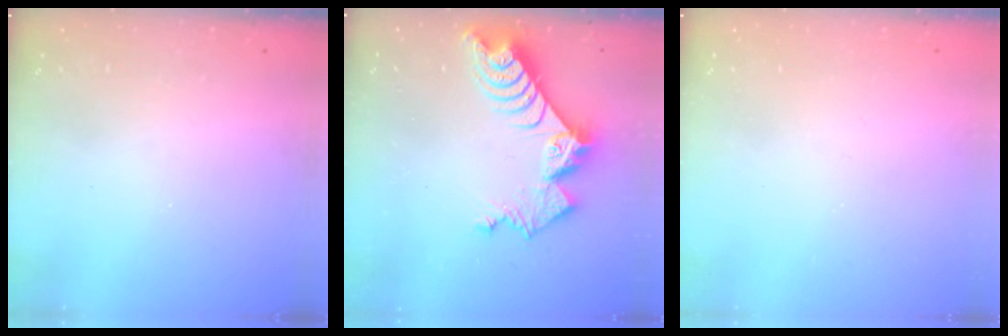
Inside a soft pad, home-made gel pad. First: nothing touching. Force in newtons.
{"total": 10.7, "press": 10.6, "slide": 1.1}
{"total": 0.0}